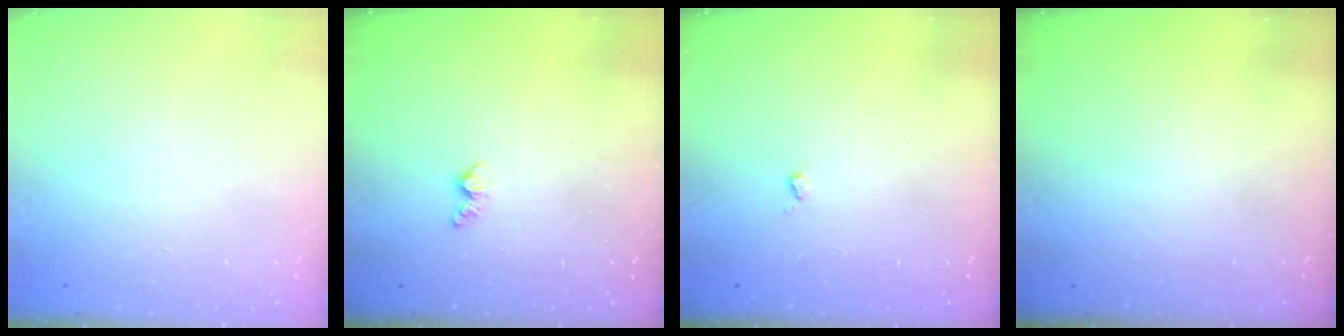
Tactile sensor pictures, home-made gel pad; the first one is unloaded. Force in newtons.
{"total": 4.0, "press": 4.0, "slide": 0.5}
{"total": 2.5, "press": 2.4, "slide": 0.5}
{"total": 0.0}